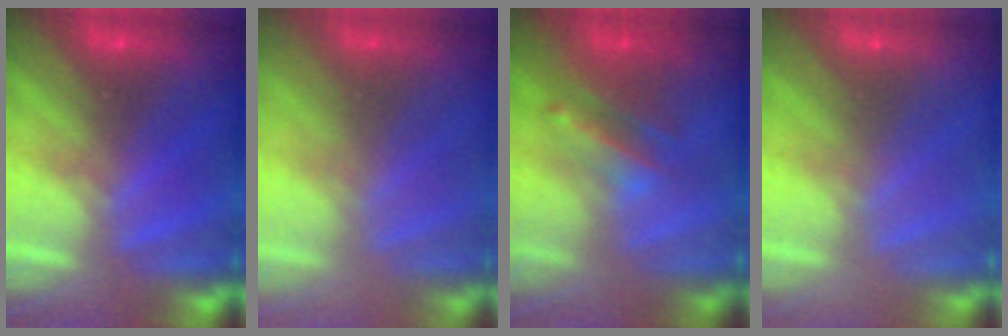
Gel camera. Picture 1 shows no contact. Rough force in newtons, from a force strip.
{"total": 2.7}
{"total": 2.3}
{"total": 3.1}